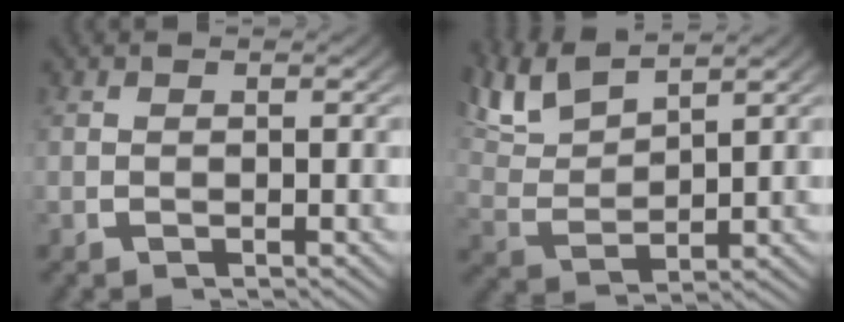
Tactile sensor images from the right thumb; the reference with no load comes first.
{"total": 5.6, "force": [4.0, 2.5, 3.1], "torque": [-0.076, 0.001, 0.082]}